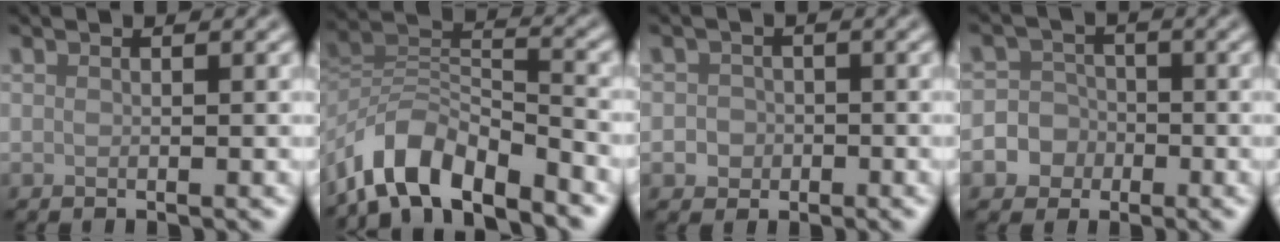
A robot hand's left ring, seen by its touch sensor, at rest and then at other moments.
{"total": 7.7, "force": [-6.1, 2.7, 3.8], "torque": [-0.055, -0.002, -0.122]}
{"total": 2.2, "force": [-0.6, 2.0, 0.4], "torque": [0.015, 0.004, -0.021]}
{"total": 6.5, "force": [-2.6, 5.9, 1.0], "torque": [-0.009, 0.000, -0.069]}